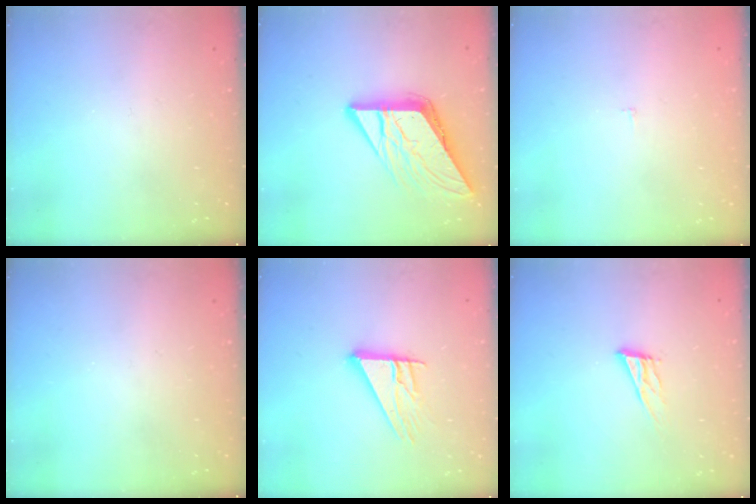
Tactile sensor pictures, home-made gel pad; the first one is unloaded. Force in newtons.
{"total": 11.5, "press": 11.4, "slide": 1.1}
{"total": 2.3, "press": 2.3, "slide": 0.2}
{"total": 0.0}
{"total": 12.9, "press": 12.9, "slide": 1.2}
{"total": 9.3, "press": 9.0, "slide": 2.5}